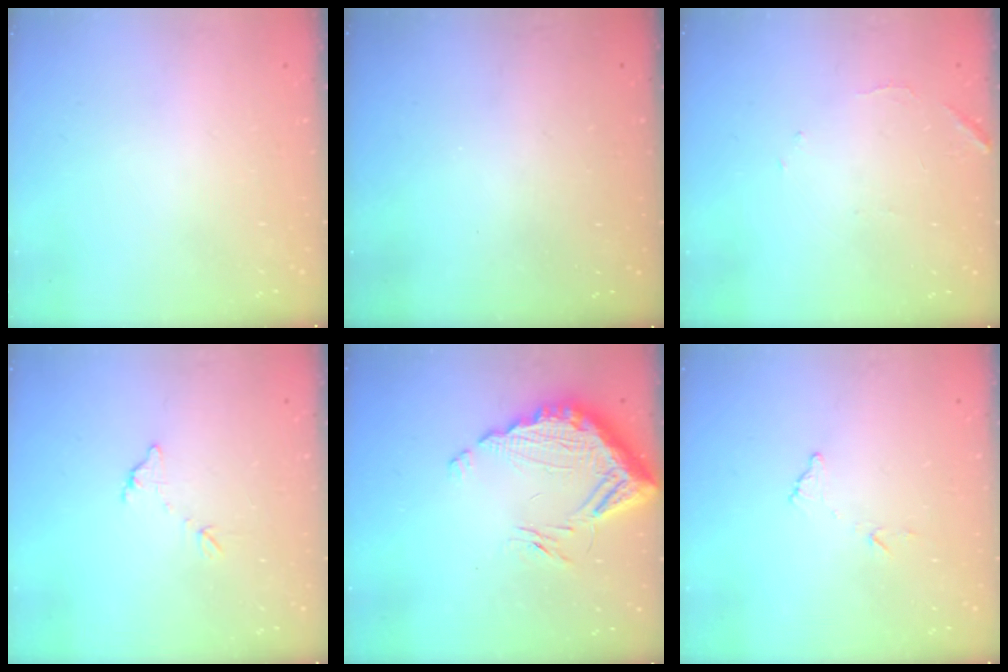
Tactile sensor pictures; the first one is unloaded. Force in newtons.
{"total": 3.3, "press": 3.3, "slide": 0.1}
{"total": 6.5, "press": 6.5, "slide": 0.3}
{"total": 6.1, "press": 6.1, "slide": 0.3}
{"total": 15.8, "press": 15.7, "slide": 1.1}
{"total": 6.5, "press": 6.5, "slide": 0.4}